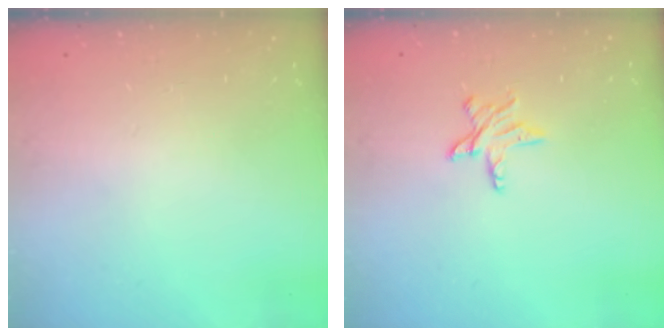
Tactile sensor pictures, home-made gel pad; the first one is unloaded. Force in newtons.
{"total": 6.7, "press": 6.6, "slide": 0.6}